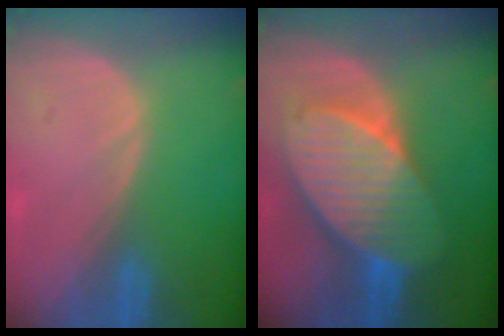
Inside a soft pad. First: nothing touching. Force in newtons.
{"total": 10.6, "press": 10.6, "slide": 0.7}